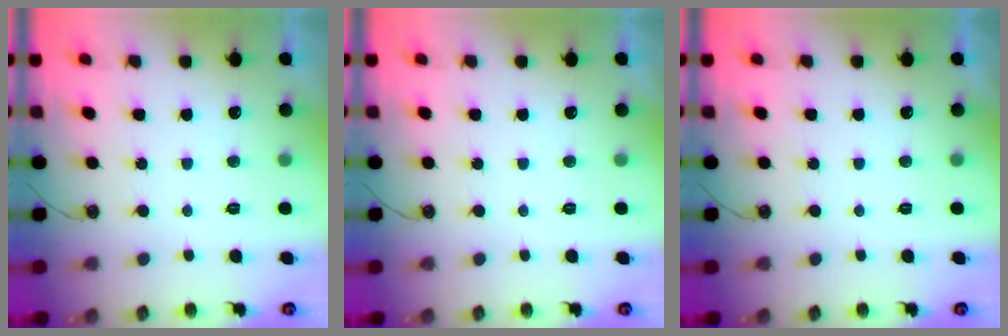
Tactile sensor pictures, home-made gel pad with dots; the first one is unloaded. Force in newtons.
{"total": 0.0}
{"total": 0.0}